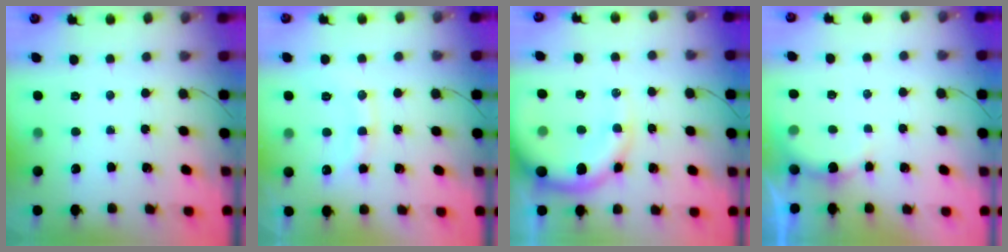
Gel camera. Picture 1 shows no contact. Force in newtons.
{"total": 11.3, "press": 11.3, "slide": 1.2}
{"total": 13.1, "press": 12.8, "slide": 2.6}
{"total": 5.6, "press": 5.5, "slide": 1.1}